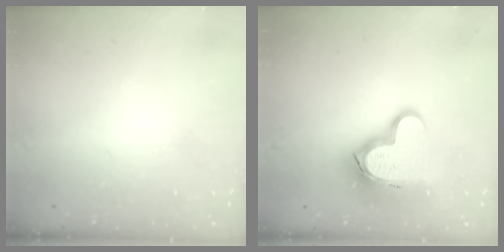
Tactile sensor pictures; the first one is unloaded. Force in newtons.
{"total": 14.5, "press": 14.4, "slide": 1.1}